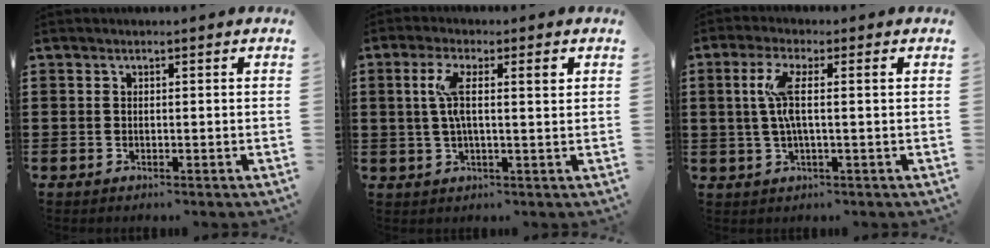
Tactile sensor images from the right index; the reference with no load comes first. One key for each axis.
{"total": 5.8, "fx": 1.3, "fy": 1.1, "fz": 5.5, "tx": -0.108, "ty": 0.004, "tz": 0.019}
{"total": 5.5, "fx": 0.5, "fy": 0.6, "fz": 5.4, "tx": -0.116, "ty": -0.007, "tz": 0.000}